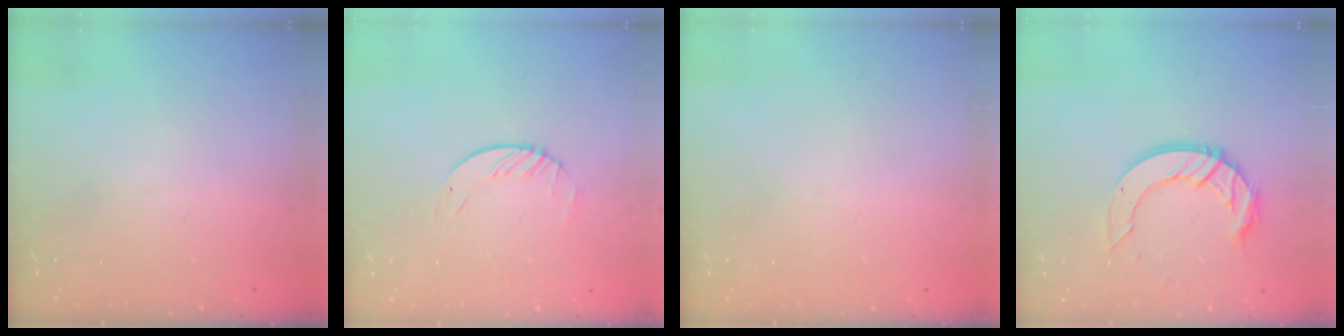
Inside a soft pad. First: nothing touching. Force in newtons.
{"total": 1.7, "press": 1.7, "slide": 0.2}
{"total": 0.0}
{"total": 12.3, "press": 12.2, "slide": 1.2}